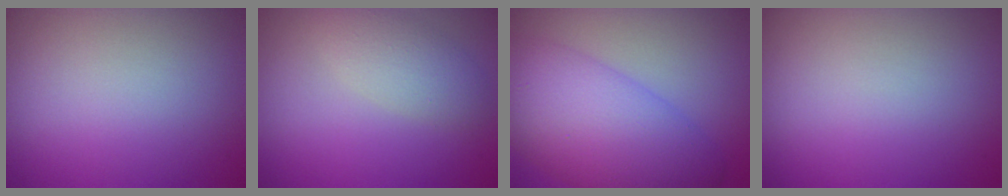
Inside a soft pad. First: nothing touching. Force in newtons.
{"total": 2.8, "press": 2.8, "slide": 0.1}
{"total": 8.7, "press": 8.7, "slide": 0.1}
{"total": 0.0}